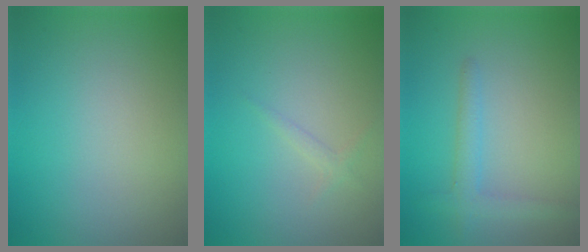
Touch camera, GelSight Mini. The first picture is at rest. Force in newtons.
{"total": 0.8, "press": 0.8, "slide": 0.1}
{"total": 2.1, "press": 2.1, "slide": 0.1}